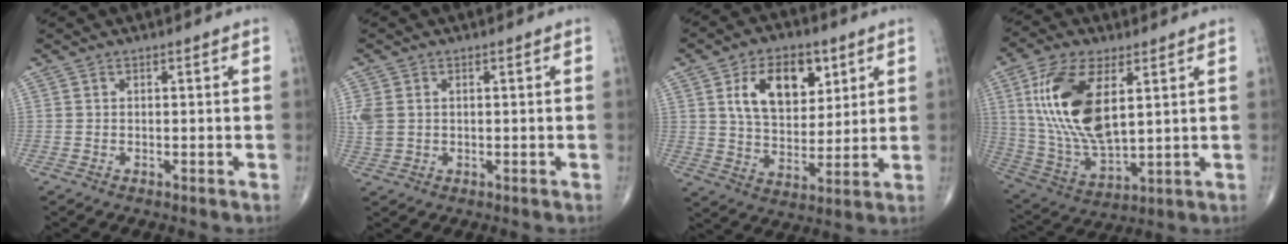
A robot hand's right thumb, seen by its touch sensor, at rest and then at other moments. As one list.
[{"total": 4.1, "force": [0.5, 3.0, 2.7], "torque": [-0.079, 0.006, 0.015]}, {"total": 14.3, "force": [5.5, 8.8, 9.9], "torque": [-0.122, -0.022, 0.101]}, {"total": 18.6, "force": [5.1, 8.7, 15.7], "torque": [-0.316, -0.021, 0.104]}]